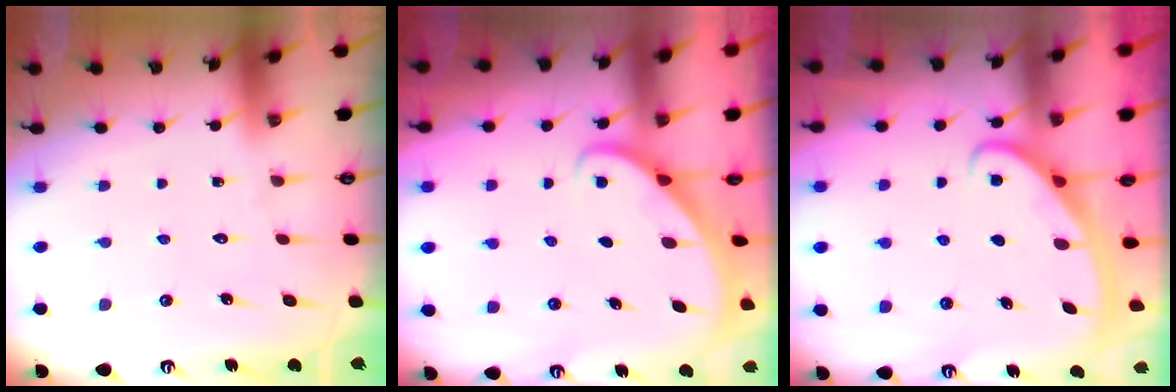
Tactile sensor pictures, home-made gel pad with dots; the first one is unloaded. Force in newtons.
{"total": 1.9, "press": 1.9, "slide": 0.1}
{"total": 3.0, "press": 2.9, "slide": 0.4}